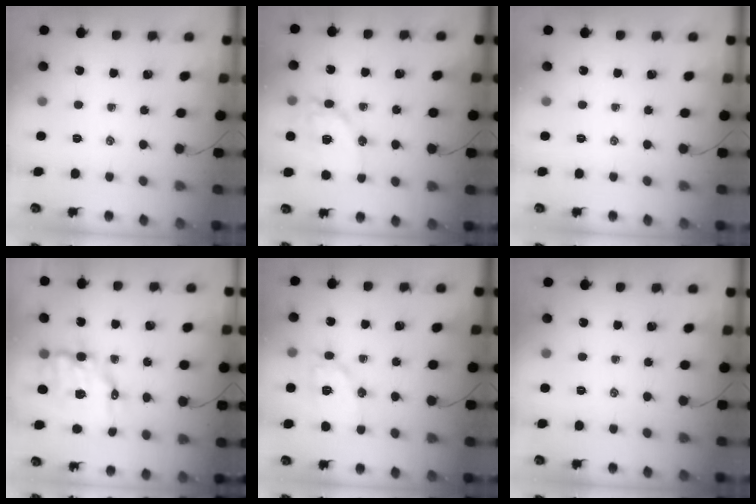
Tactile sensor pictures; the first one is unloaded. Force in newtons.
{"total": 14.3, "press": 14.1, "slide": 2.5}
{"total": 0.0}
{"total": 9.3, "press": 9.1, "slide": 1.9}
{"total": 10.8, "press": 10.7, "slide": 0.9}
{"total": 0.0}